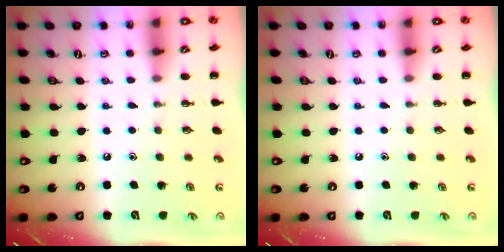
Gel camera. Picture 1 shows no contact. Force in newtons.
{"total": 0.0}